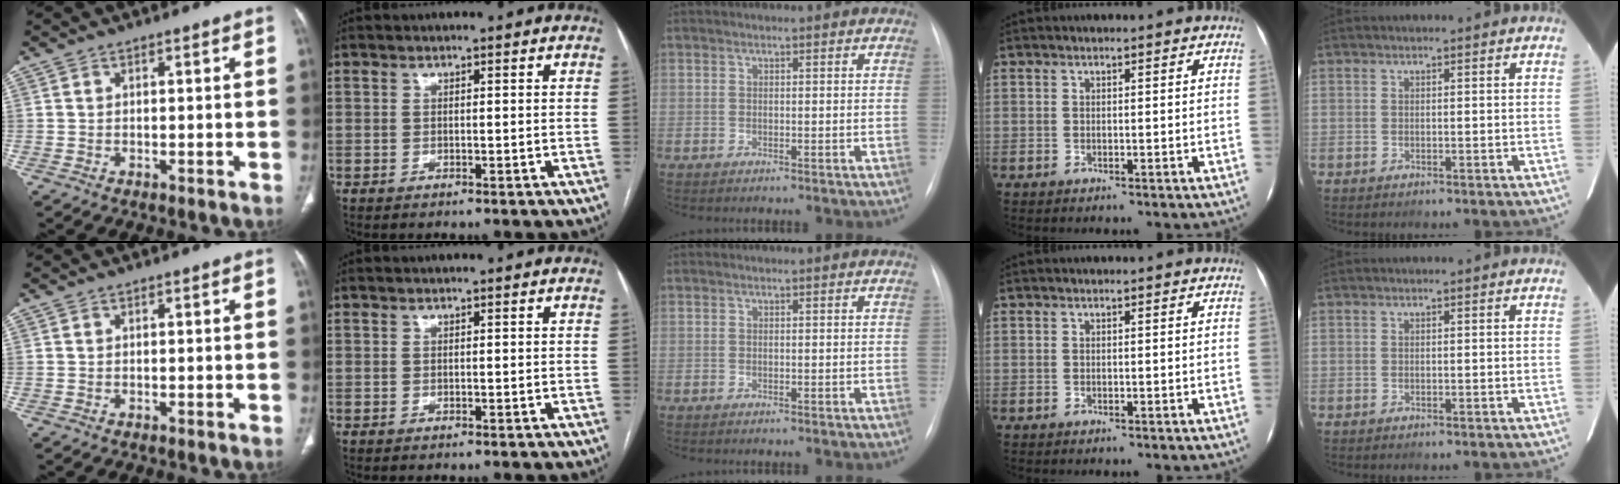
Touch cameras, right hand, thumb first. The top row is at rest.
{}